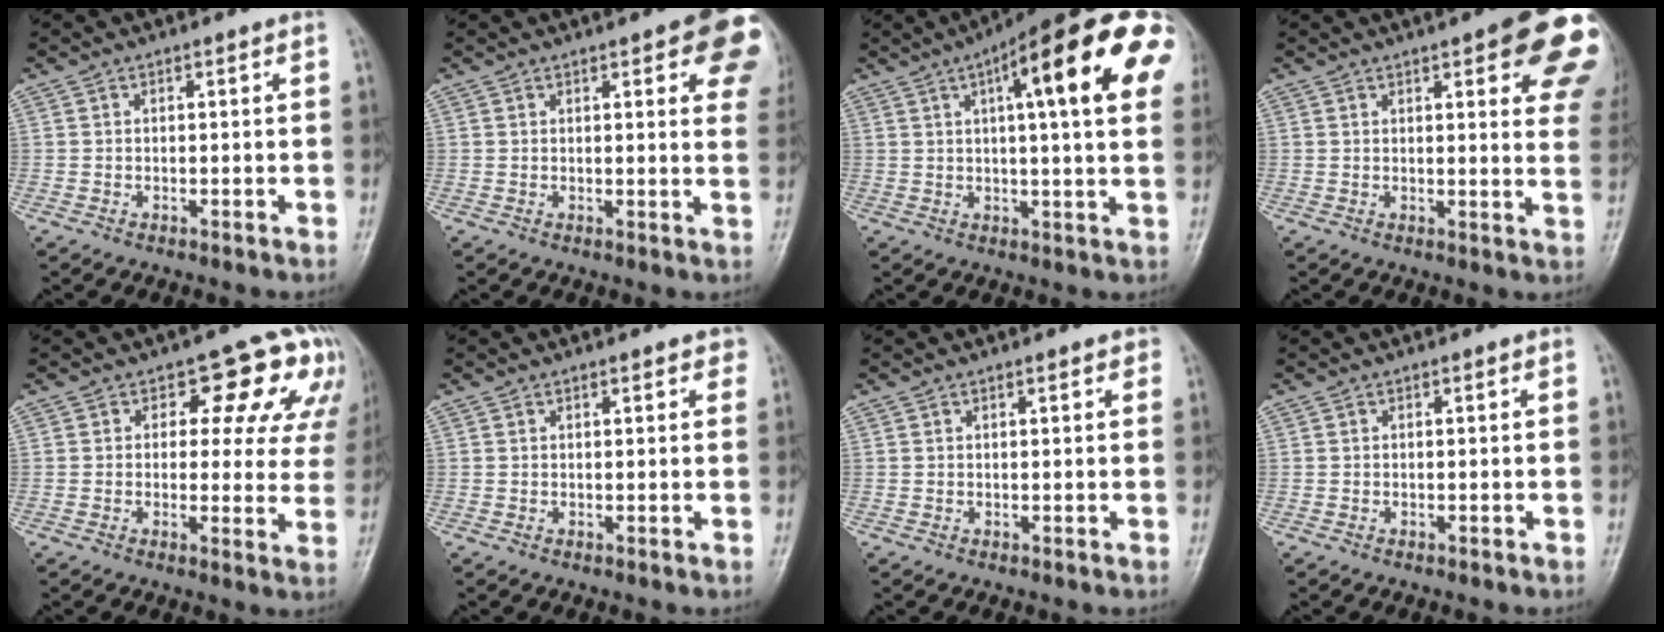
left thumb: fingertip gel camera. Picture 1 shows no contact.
{"total": 12.3, "force": [5.1, 3.8, 10.5], "torque": [-0.094, -0.013, 0.050]}
{"total": 23.4, "force": [7.9, 5.7, 21.3], "torque": [-0.271, 0.020, 0.100]}
{"total": 17.1, "force": [7.6, 5.1, 14.5], "torque": [-0.151, -0.020, 0.080]}
{"total": 11.0, "force": [5.7, 6.6, 6.8], "torque": [-0.027, -0.021, 0.052]}
{"total": 1.6, "force": [1.1, 0.8, 0.8], "torque": [0.005, -0.003, 0.008]}
{"total": 0.9, "force": [0.7, 0.4, 0.5], "torque": [-0.002, -0.002, 0.006]}
{"total": 0.0}